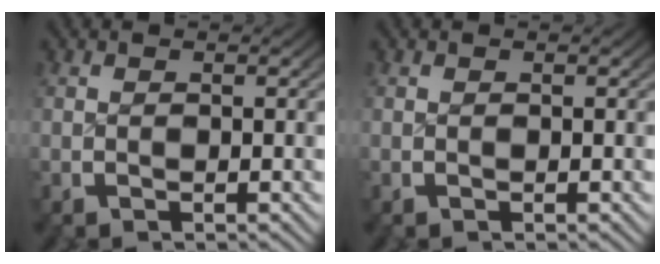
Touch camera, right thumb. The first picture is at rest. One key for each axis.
{"total": 0.0}